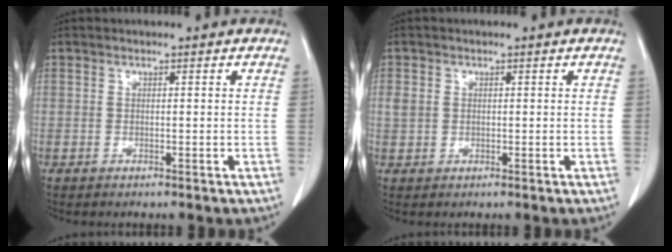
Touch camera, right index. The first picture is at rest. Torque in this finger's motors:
{"motor_torque": [0.34, 0.02, 0.13, 0.03]}